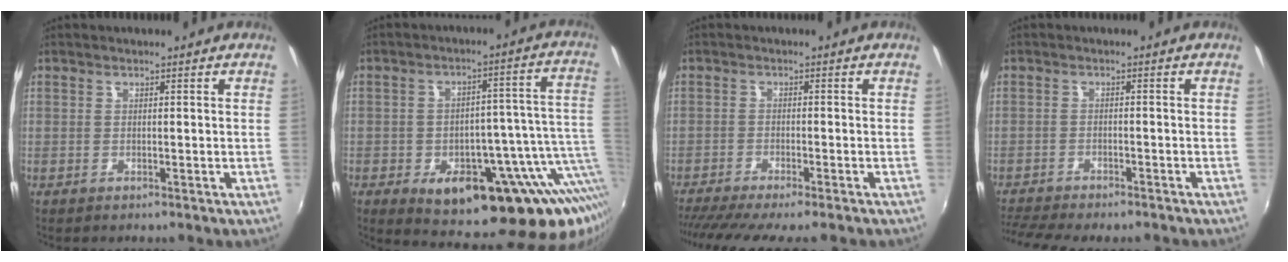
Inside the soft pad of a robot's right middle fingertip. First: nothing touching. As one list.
[{"total": 22.0, "force": [-7.4, 10.5, 17.9], "torque": [-0.236, -0.011, -0.082]}, {"total": 8.6, "force": [-7.4, -0.2, 4.3], "torque": [-0.097, -0.032, -0.120]}, {"total": 8.6, "force": [-7.8, 1.3, 3.4], "torque": [-0.093, -0.028, -0.126]}]